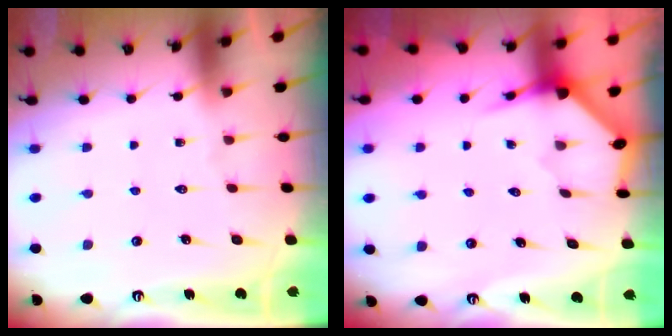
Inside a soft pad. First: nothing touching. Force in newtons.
{"total": 5.2, "press": 5.1, "slide": 0.4}